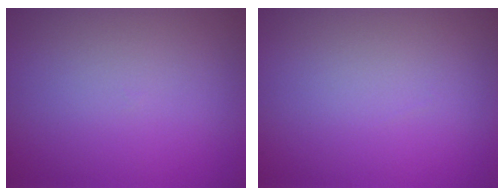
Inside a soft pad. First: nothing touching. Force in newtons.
{"total": 0.0}